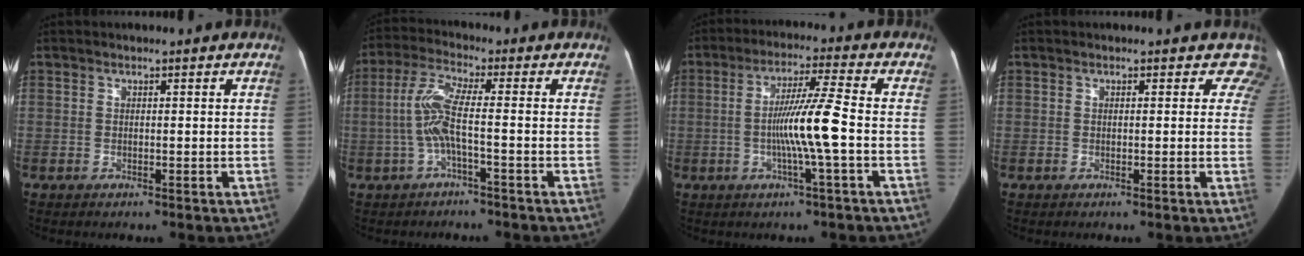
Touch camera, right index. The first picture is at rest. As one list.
[{"total": 6.3, "force": [-1.2, 0.2, 6.1], "torque": [-0.131, 0.013, -0.026]}, {"total": 8.8, "force": [-1.5, -1.1, 8.6], "torque": [-0.159, 0.000, -0.031]}, {"total": 3.1, "force": [2.2, 2.2, 0.2], "torque": [0.032, -0.005, -0.004]}]